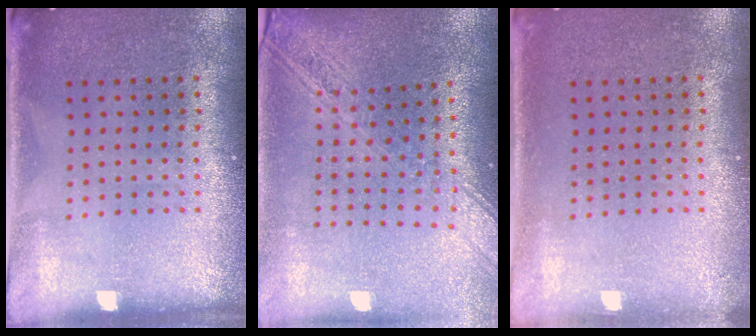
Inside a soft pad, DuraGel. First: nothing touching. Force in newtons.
{"total": 2.3, "press": 1.9, "slide": 1.3}
{"total": 0.6, "press": 0.6, "slide": 0.0}